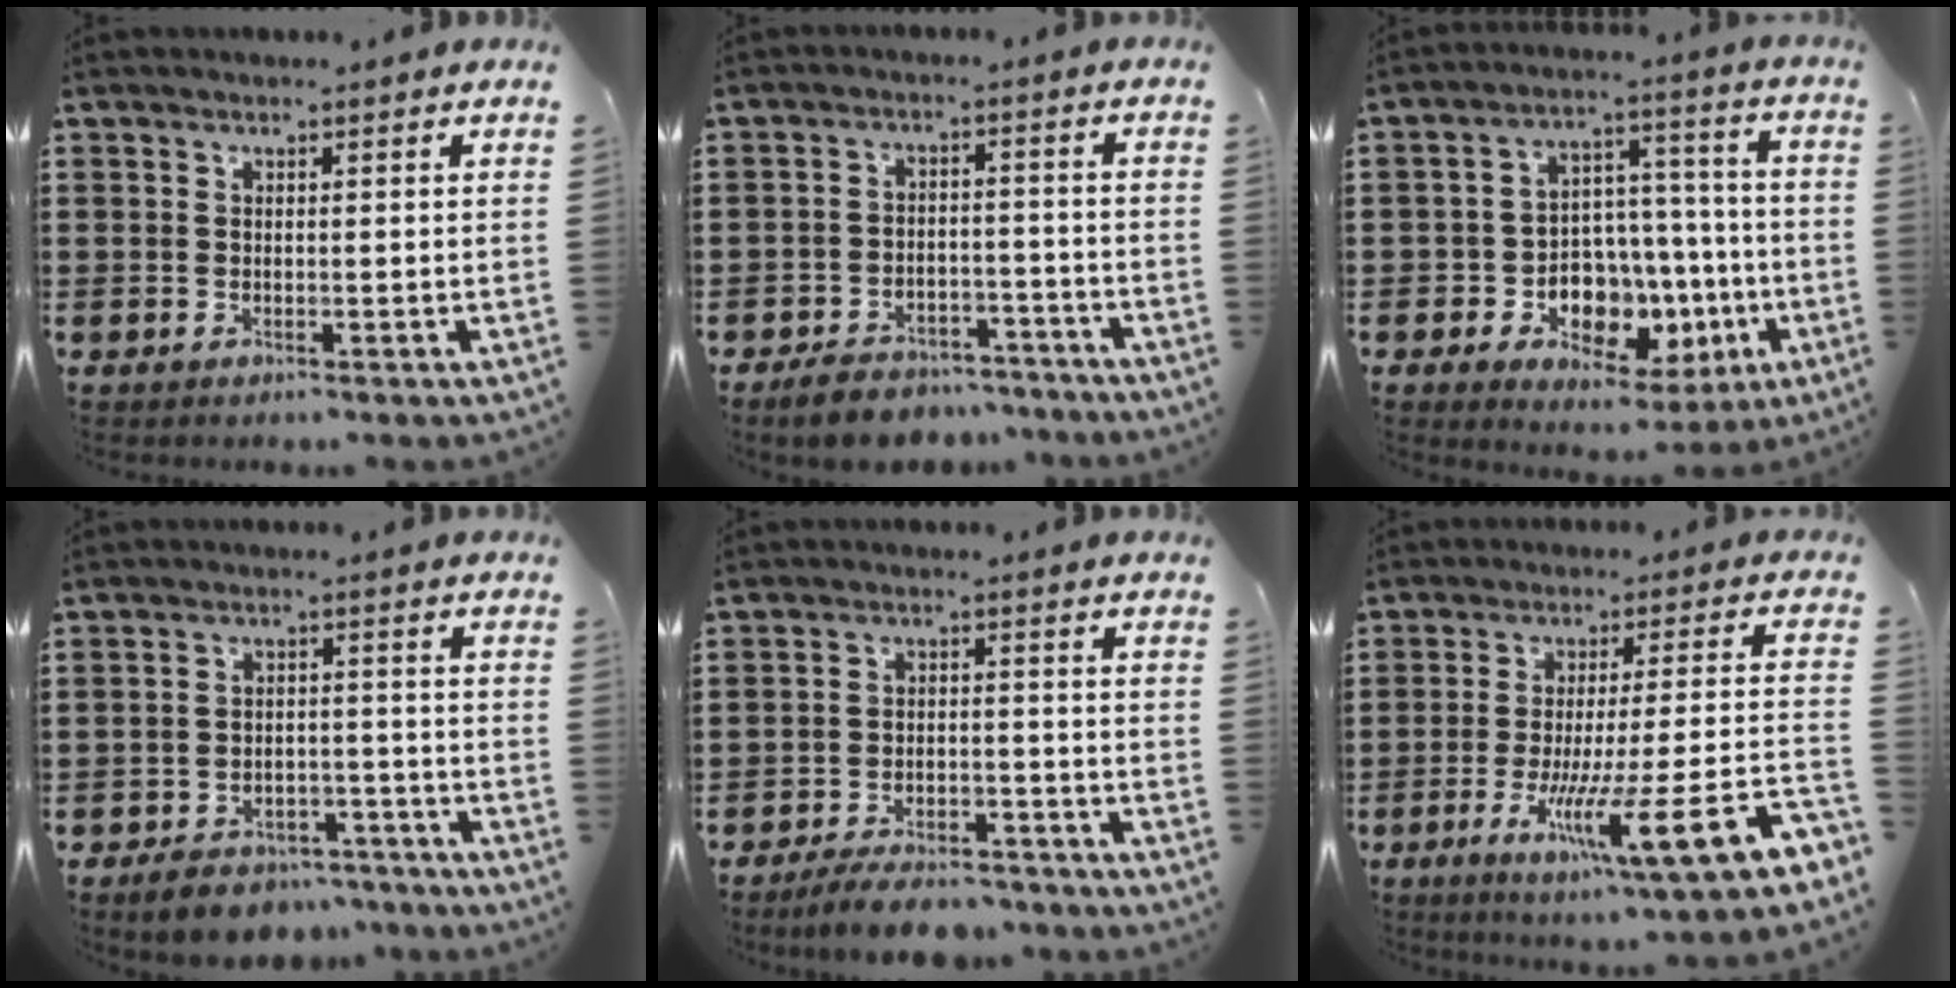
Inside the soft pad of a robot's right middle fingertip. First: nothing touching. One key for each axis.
{"total": 5.0, "fx": -4.8, "fy": 1.0, "fz": 0.8, "tx": -0.023, "ty": 0.010, "tz": -0.099}
{"total": 8.6, "fx": -2.8, "fy": 6.8, "fz": 4.4, "tx": -0.072, "ty": 0.012, "tz": -0.040}
{"total": 5.2, "fx": -4.9, "fy": 1.2, "fz": 1.1, "tx": -0.025, "ty": 0.011, "tz": -0.099}
{"total": 5.5, "fx": -5.1, "fy": 0.8, "fz": 1.7, "tx": -0.032, "ty": 0.001, "tz": -0.099}
{"total": 12.1, "fx": -6.5, "fy": 0.1, "fz": 10.3, "tx": -0.153, "ty": -0.026, "tz": -0.119}